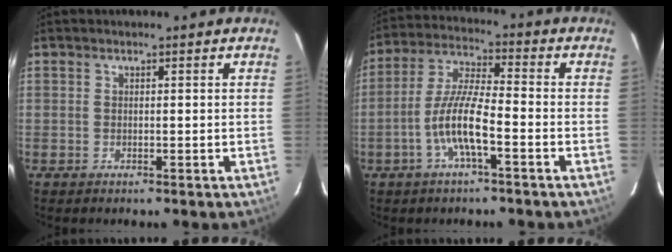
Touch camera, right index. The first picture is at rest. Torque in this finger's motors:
{"motor_torque": [1.21, -0.93, 0.76, 0.21]}